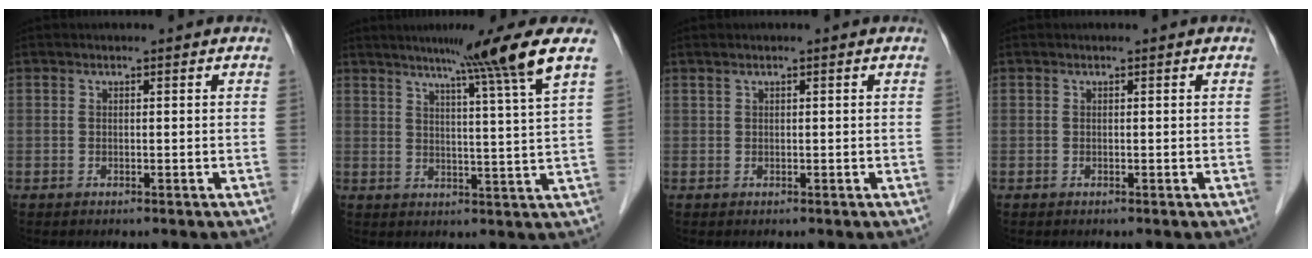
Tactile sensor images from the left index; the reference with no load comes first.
{"total": 9.5, "force": [6.4, -3.1, 6.4], "torque": [-0.099, -0.013, 0.089]}
{"total": 0.6, "force": [0.4, 0.3, 0.2], "torque": [-0.008, 0.009, 0.010]}
{"total": 0.0}